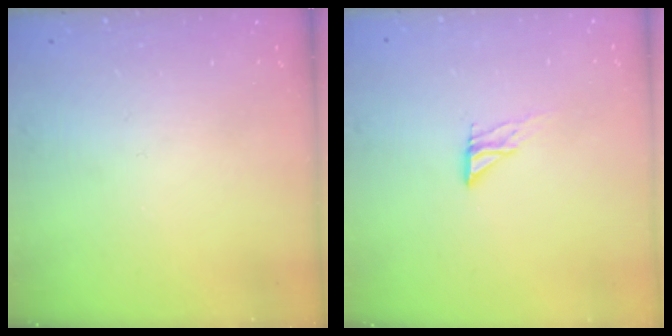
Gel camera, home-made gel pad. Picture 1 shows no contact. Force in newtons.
{"total": 6.3, "press": 6.3, "slide": 0.6}